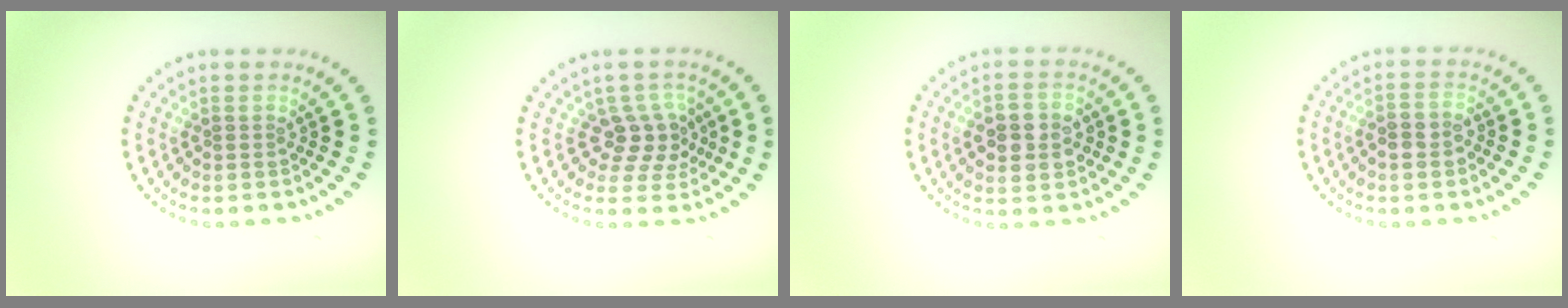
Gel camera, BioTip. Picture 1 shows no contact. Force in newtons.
{"total": 3.2, "press": 2.8, "slide": 1.6}
{"total": 4.3, "press": 4.3, "slide": 0.5}
{"total": 2.2, "press": 2.1, "slide": 0.8}